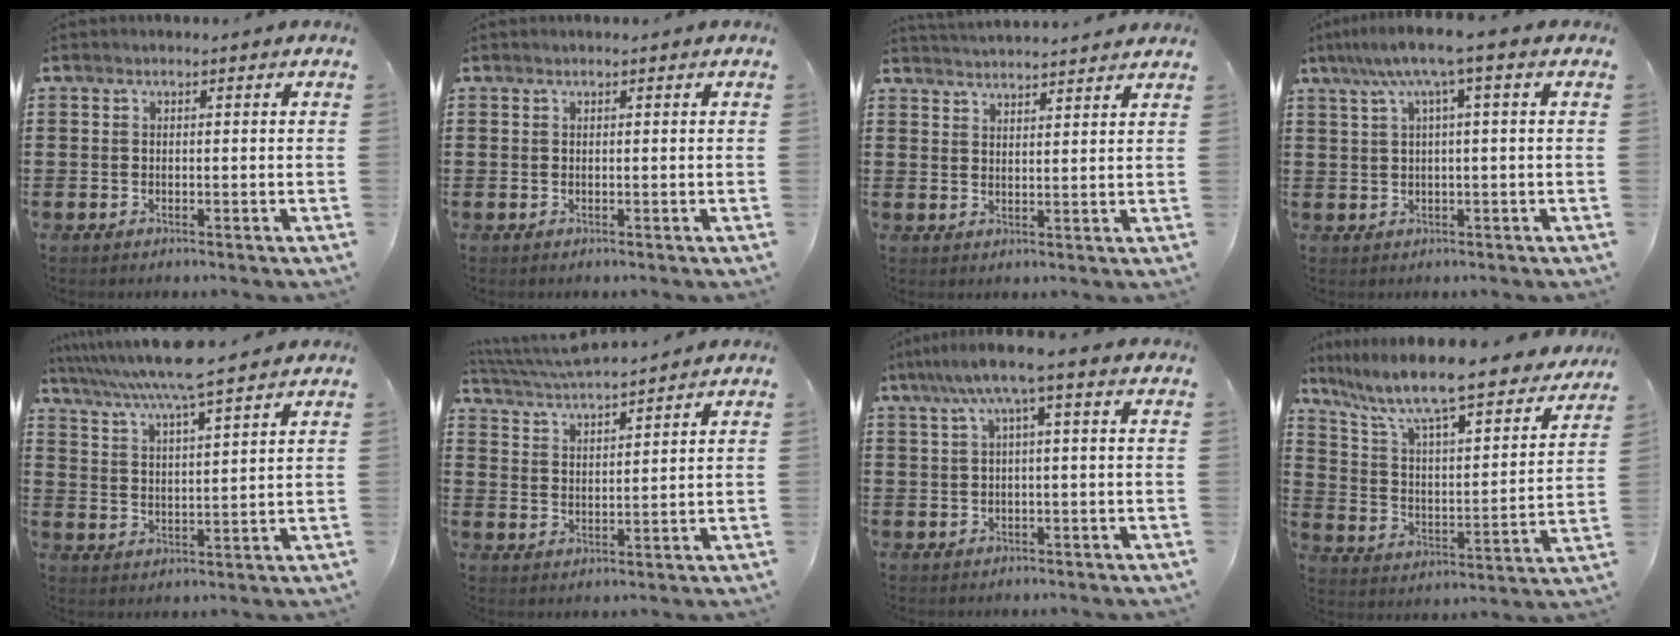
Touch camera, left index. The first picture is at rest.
{"total": 0.0}
{"total": 3.0, "force": [3.0, -0.4, -0.2], "torque": [-0.005, -0.011, 0.055]}
{"total": 5.8, "force": [1.8, 0.0, 5.5], "torque": [-0.110, 0.001, 0.026]}
{"total": 6.3, "force": [5.6, -0.7, 2.6], "torque": [-0.073, -0.036, 0.094]}
{"total": 4.8, "force": [4.6, -0.2, 1.4], "torque": [-0.044, -0.023, 0.081]}
{"total": 5.2, "force": [1.4, 0.2, 5.0], "torque": [-0.097, 0.006, 0.020]}
{"total": 9.4, "force": [8.1, 0.6, 4.8], "torque": [-0.128, -0.063, 0.132]}